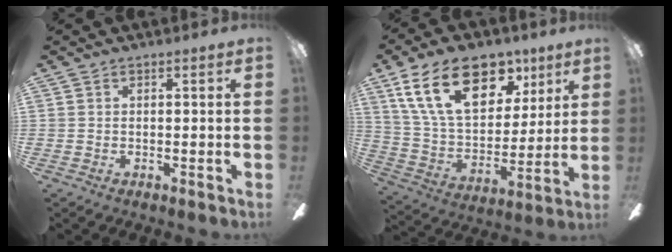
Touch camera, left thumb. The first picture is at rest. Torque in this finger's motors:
{"motor_torque": [2.50, 1.86, 1.86, -0.91, 0.14]}